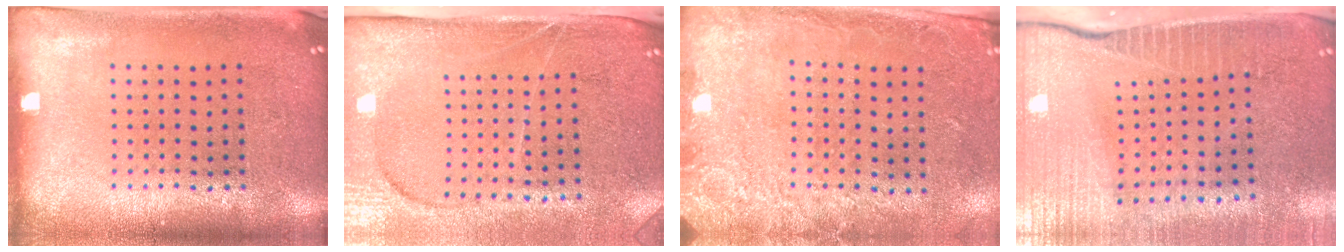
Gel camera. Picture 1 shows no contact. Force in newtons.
{"total": 3.8, "press": 3.3, "slide": 2.0}
{"total": 2.7, "press": 2.0, "slide": 1.8}
{"total": 3.8, "press": 3.4, "slide": 1.7}